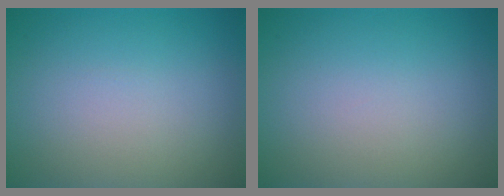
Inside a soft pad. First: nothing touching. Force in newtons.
{"total": 0.0}